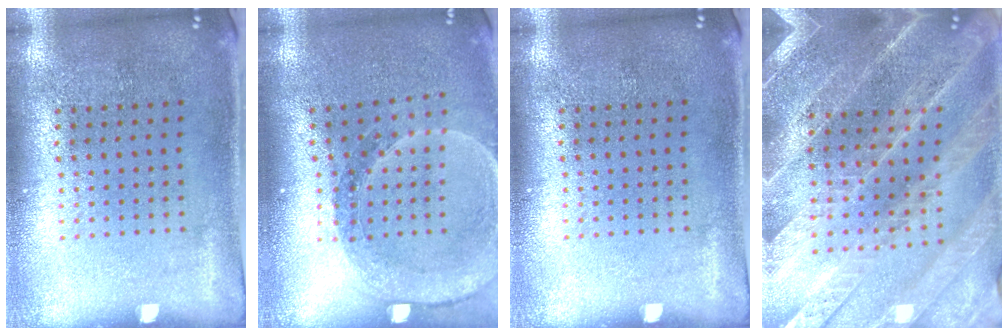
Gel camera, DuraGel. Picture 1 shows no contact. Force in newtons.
{"total": 1.6, "press": 1.6, "slide": 0.1}
{"total": 0.0}
{"total": 2.8, "press": 2.8, "slide": 0.5}